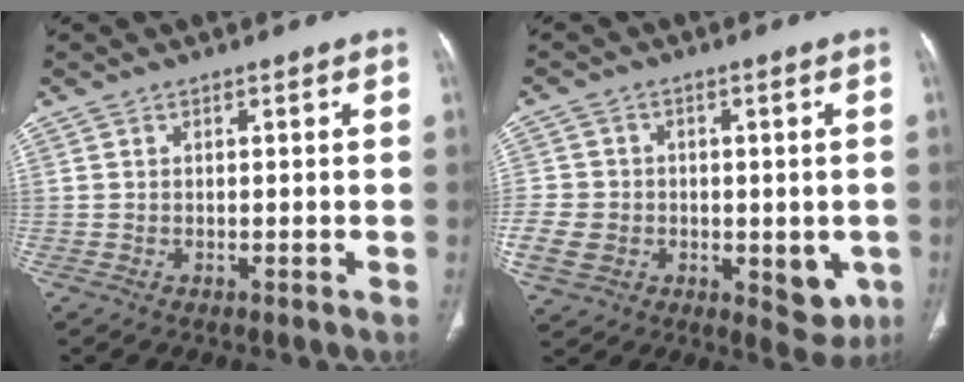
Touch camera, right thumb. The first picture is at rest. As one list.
[{"total": 14.6, "force": [-3.1, 11.1, 9.0], "torque": [-0.137, 0.005, -0.036]}]